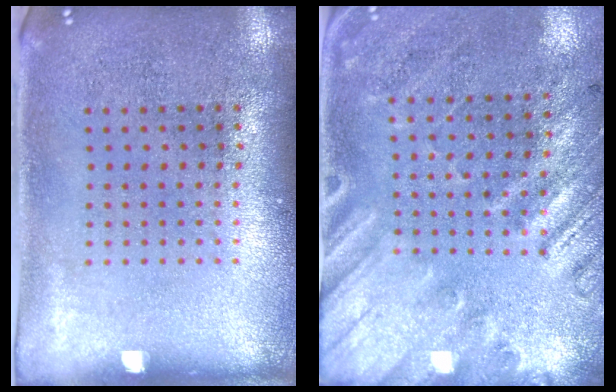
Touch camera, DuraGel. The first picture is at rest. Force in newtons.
{"total": 2.5, "press": 1.8, "slide": 1.7}